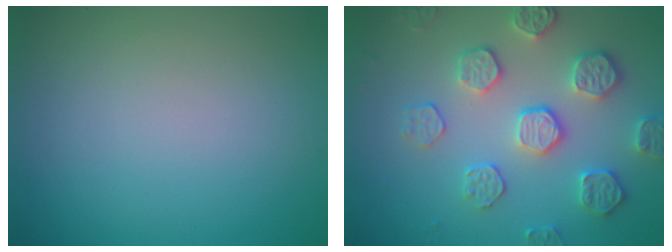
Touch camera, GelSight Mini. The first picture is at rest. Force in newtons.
{"total": 4.4, "press": 4.3, "slide": 1.1}